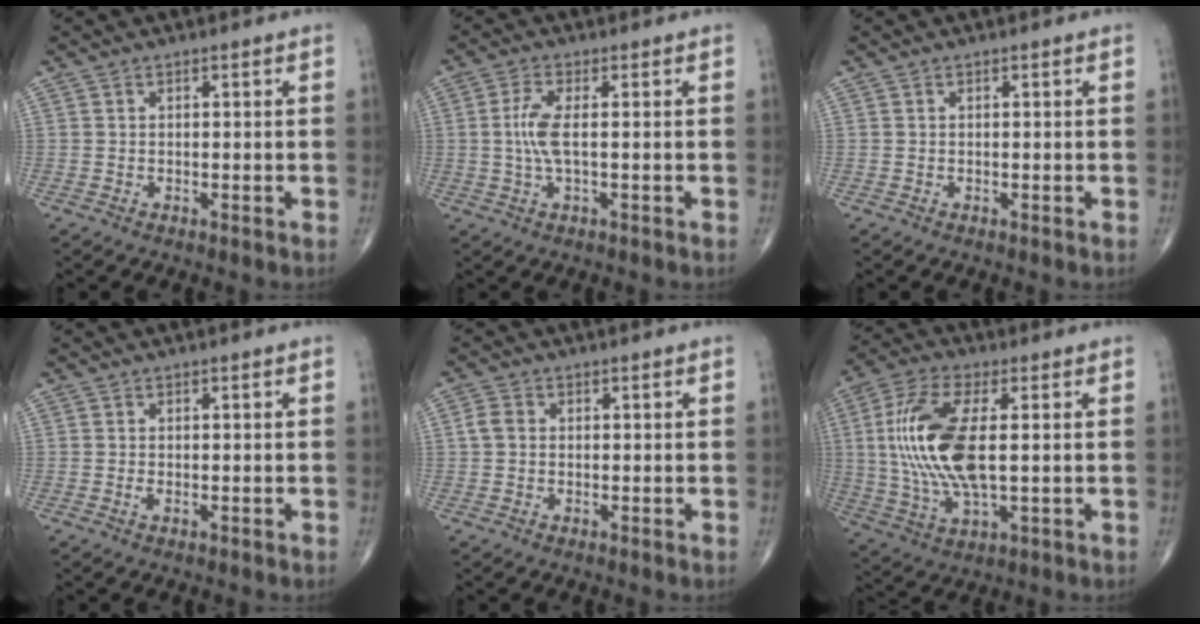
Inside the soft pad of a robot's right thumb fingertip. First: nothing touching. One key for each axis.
{"total": 5.0, "fx": 0.1, "fy": 1.3, "fz": 4.8, "tx": -0.124, "ty": 0.003, "tz": -0.001}
{"total": 0.0}
{"total": 0.7, "fx": -0.1, "fy": 0.3, "fz": 0.6, "tx": -0.010, "ty": -0.002, "tz": -0.003}
{"total": 2.6, "fx": 0.1, "fy": 2.1, "fz": 1.5, "tx": -0.027, "ty": 0.009, "tz": 0.000}
{"total": 17.0, "fx": 1.5, "fy": 6.8, "fz": 15.5, "tx": -0.334, "ty": 0.000, "tz": 0.030}